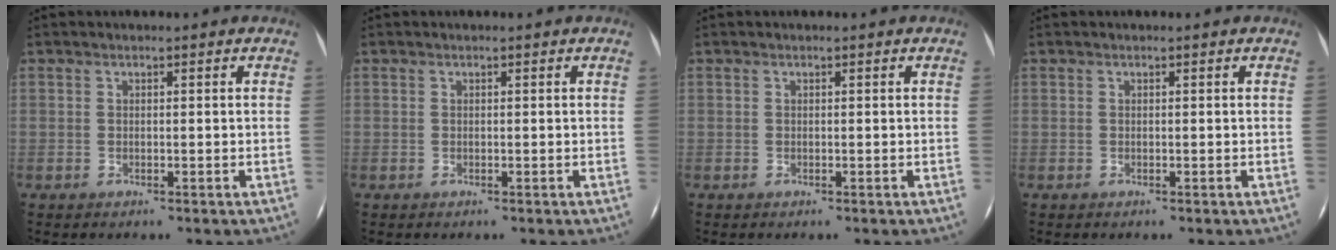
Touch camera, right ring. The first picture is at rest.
{"total": 0.0}
{"total": 0.0}
{"total": 0.0}